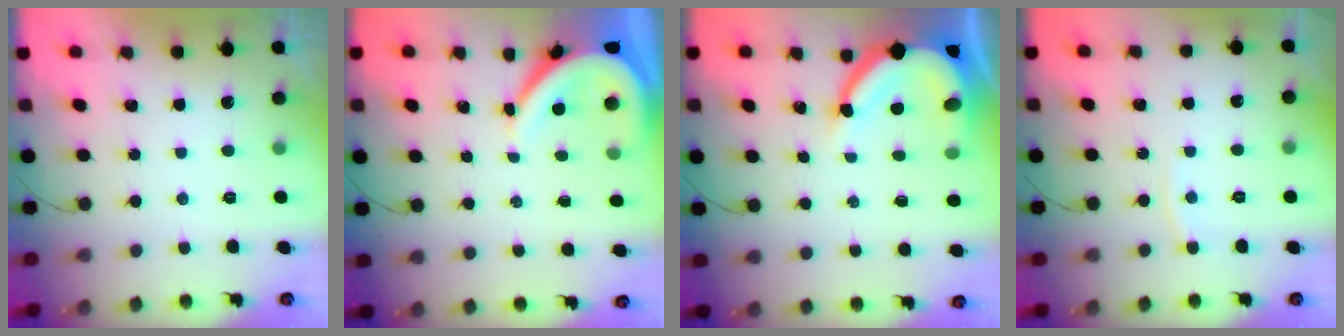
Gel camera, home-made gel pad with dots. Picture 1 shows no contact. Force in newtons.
{"total": 8.9, "press": 8.8, "slide": 1.0}
{"total": 10.1, "press": 10.0, "slide": 1.0}
{"total": 3.3, "press": 3.3, "slide": 0.4}